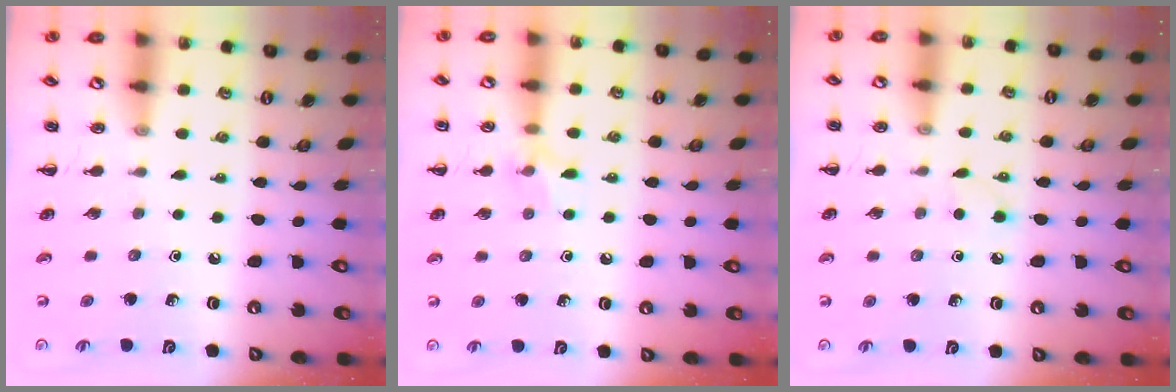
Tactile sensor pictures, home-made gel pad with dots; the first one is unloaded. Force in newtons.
{"total": 6.6, "press": 6.4, "slide": 1.9}
{"total": 2.2, "press": 2.0, "slide": 0.8}